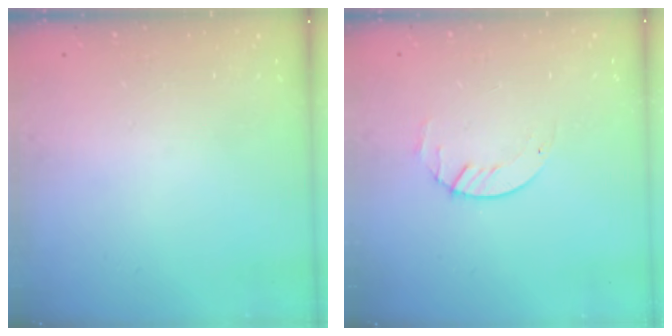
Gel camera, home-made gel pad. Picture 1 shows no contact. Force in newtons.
{"total": 1.4, "press": 1.4, "slide": 0.2}